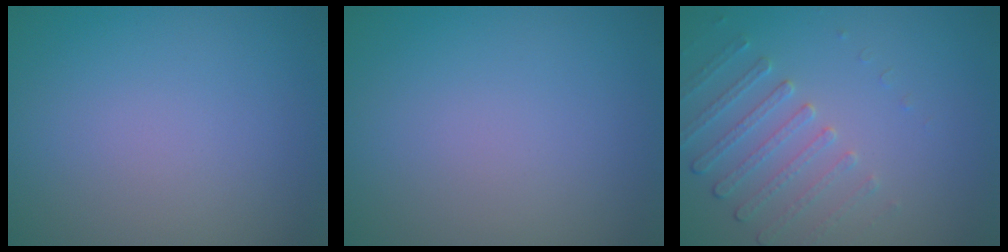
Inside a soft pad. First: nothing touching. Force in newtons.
{"total": 0.0}
{"total": 2.2, "press": 1.8, "slide": 1.2}